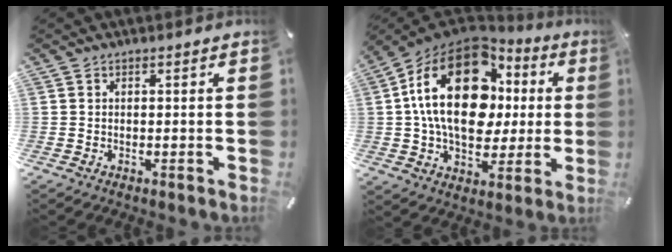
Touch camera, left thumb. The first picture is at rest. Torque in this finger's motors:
{"motor_torque": [1.70, 3.31, 1.71, -1.06, 0.94]}